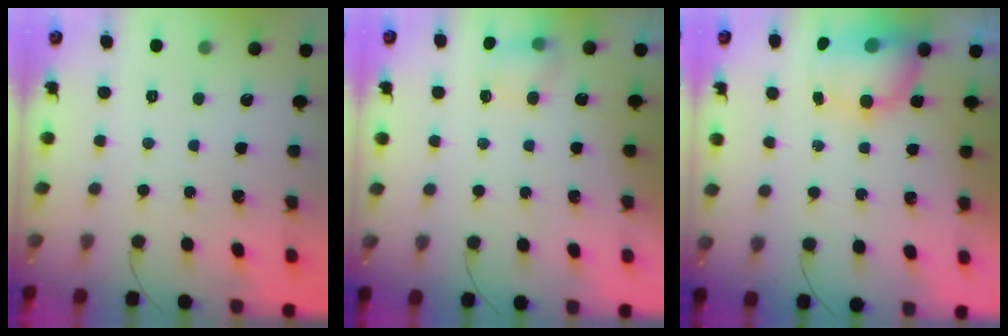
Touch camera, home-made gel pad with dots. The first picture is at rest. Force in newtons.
{"total": 5.6, "press": 5.4, "slide": 1.5}
{"total": 11.6, "press": 8.7, "slide": 7.6}